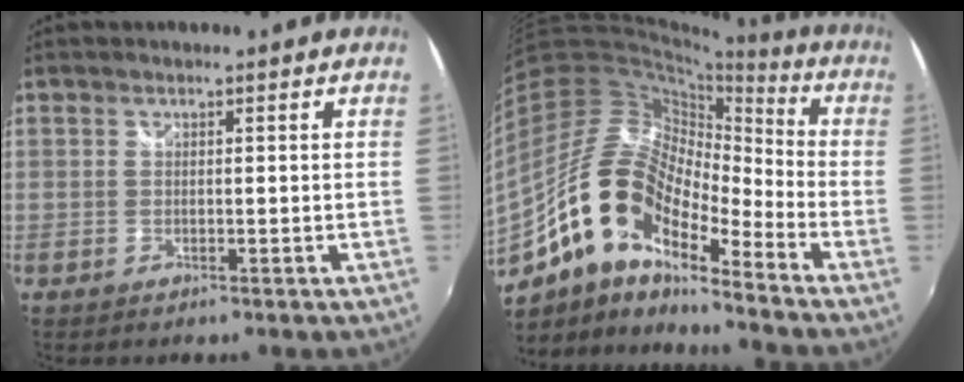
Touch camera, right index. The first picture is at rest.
{"total": 19.1, "force": [-10.3, 7.7, 14.1], "torque": [-0.247, -0.012, -0.210]}